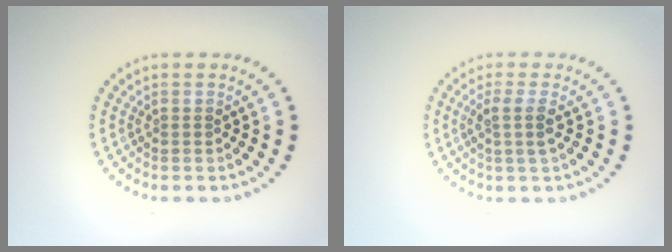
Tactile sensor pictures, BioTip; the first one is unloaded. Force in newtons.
{"total": 1.8, "press": 1.4, "slide": 1.1}